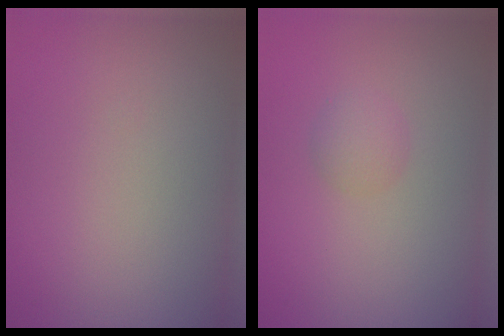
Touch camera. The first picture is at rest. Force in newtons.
{"total": 1.5, "press": 1.5, "slide": 0.1}